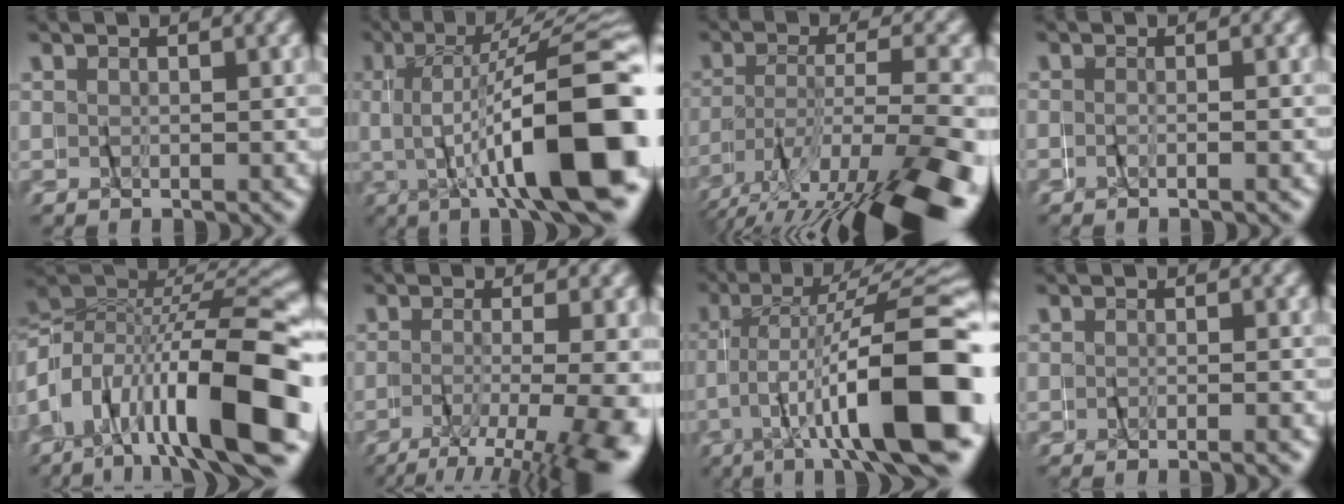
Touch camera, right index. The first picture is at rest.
{"total": 13.9, "force": [-2.4, 3.8, 13.2], "torque": [-0.172, 0.012, -0.035]}
{"total": 10.5, "force": [-5.5, 2.8, 8.5], "torque": [-0.132, -0.018, -0.076]}
{"total": 1.2, "force": [-1.1, 0.0, 0.4], "torque": [-0.015, -0.006, -0.020]}
{"total": 17.5, "force": [-5.2, 11.1, 12.5], "torque": [-0.224, -0.017, -0.088]}
{"total": 7.7, "force": [-4.2, 1.8, 6.2], "torque": [-0.086, -0.028, -0.059]}
{"total": 13.6, "force": [-4.2, 3.4, 12.5], "torque": [-0.173, -0.007, -0.057]}
{"total": 1.6, "force": [-1.5, -0.2, 0.5], "torque": [-0.013, -0.003, -0.024]}